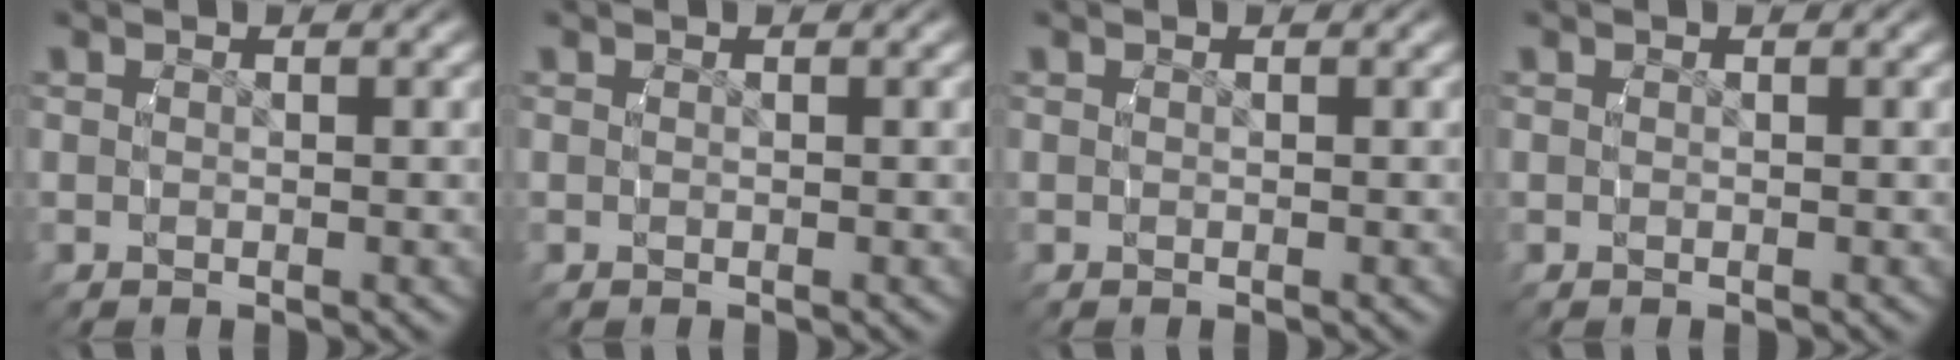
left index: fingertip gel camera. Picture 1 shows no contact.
{"total": 0.0}
{"total": 0.0}
{"total": 0.0}